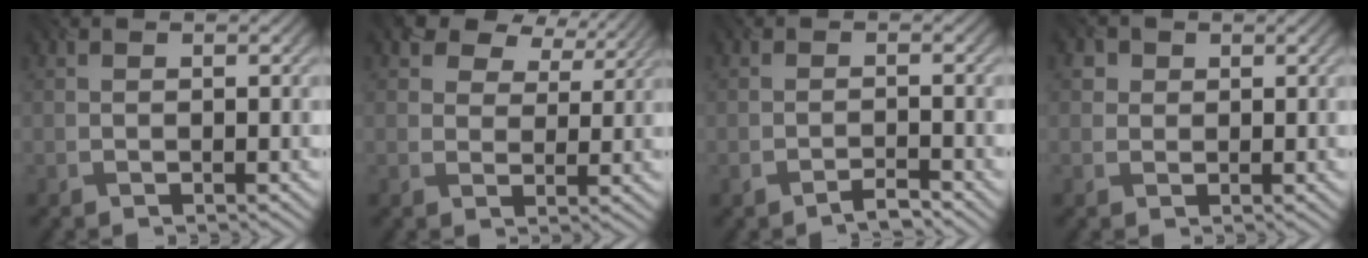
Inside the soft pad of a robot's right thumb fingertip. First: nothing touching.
{"total": 7.6, "force": [5.5, 4.3, 3.0], "torque": [-0.072, -0.002, 0.089]}
{"total": 1.3, "force": [-1.3, -0.1, 0.5], "torque": [-0.010, 0.003, -0.028]}
{"total": 2.8, "force": [1.4, 2.4, 0.6], "torque": [-0.016, -0.003, 0.007]}